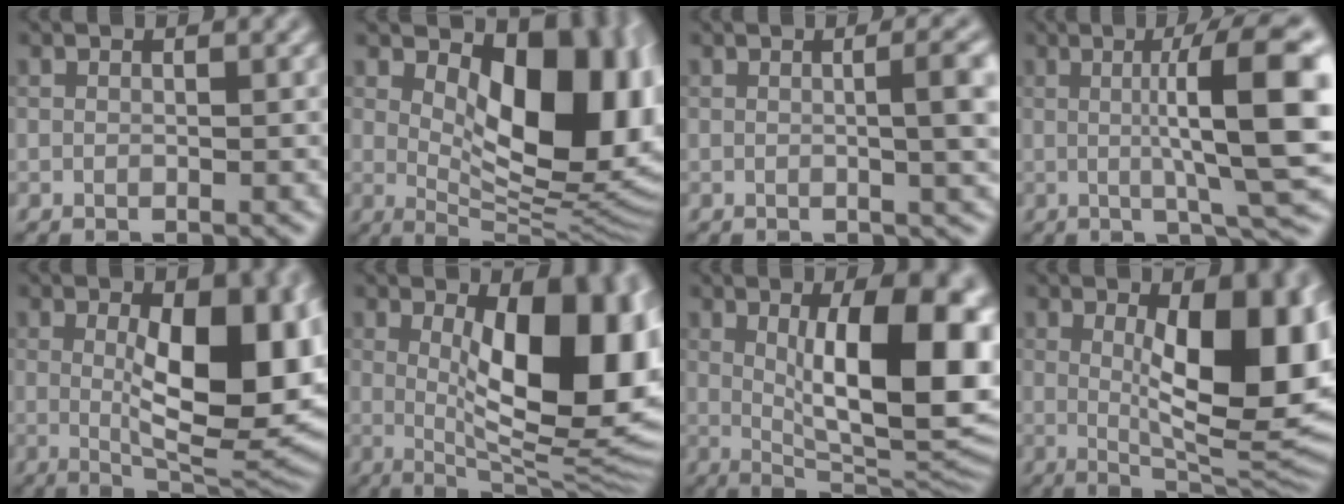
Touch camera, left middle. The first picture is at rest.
{"total": 12.7, "force": [2.4, 6.5, 10.6], "torque": [-0.132, -0.009, 0.044]}
{"total": 4.7, "force": [0.3, 1.4, 4.5], "torque": [-0.051, 0.013, 0.001]}
{"total": 10.3, "force": [1.0, 1.8, 10.1], "torque": [-0.130, 0.008, 0.015]}
{"total": 11.1, "force": [1.0, 4.4, 10.1], "torque": [-0.141, -0.012, 0.025]}
{"total": 12.8, "force": [1.6, 4.8, 11.8], "torque": [-0.154, -0.004, 0.025]}
{"total": 13.8, "force": [2.2, 4.6, 12.8], "torque": [-0.164, -0.003, 0.037]}
{"total": 12.4, "force": [1.7, 4.6, 11.3], "torque": [-0.144, -0.008, 0.031]}